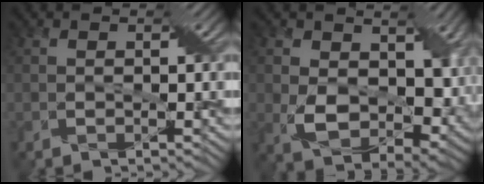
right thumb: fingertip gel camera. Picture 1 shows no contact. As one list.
[{"total": 10.1, "force": [0.2, 6.8, 7.5], "torque": [-0.153, -0.022, 0.008]}]